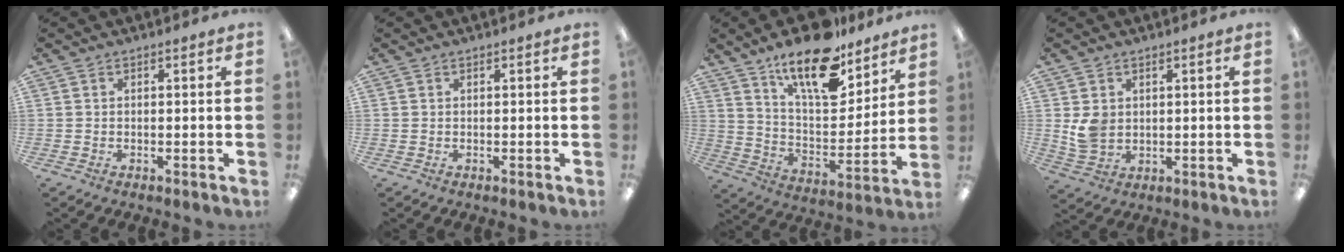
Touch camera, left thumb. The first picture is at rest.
{"total": 0.0}
{"total": 18.6, "force": [13.9, 7.0, 10.1], "torque": [-0.171, -0.086, 0.239]}
{"total": 5.4, "force": [1.2, 4.4, 2.9], "torque": [-0.047, 0.000, 0.025]}